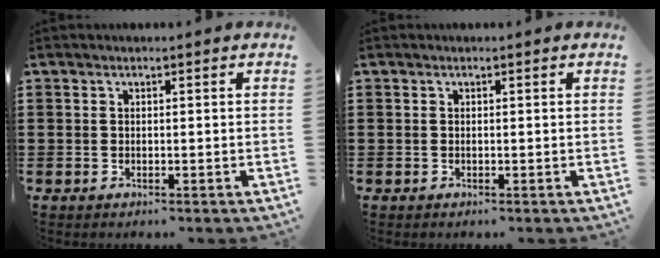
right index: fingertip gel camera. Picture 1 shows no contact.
{"total": 0.0}